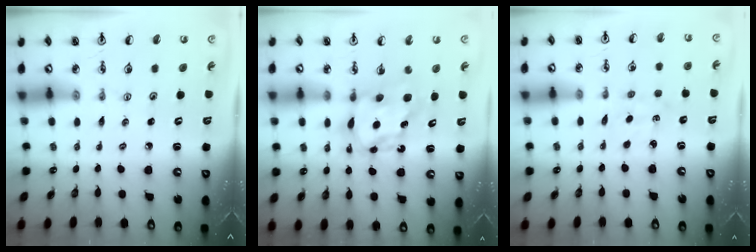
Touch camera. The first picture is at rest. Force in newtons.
{"total": 7.6, "press": 7.6, "slide": 0.8}
{"total": 2.3, "press": 2.3, "slide": 0.2}